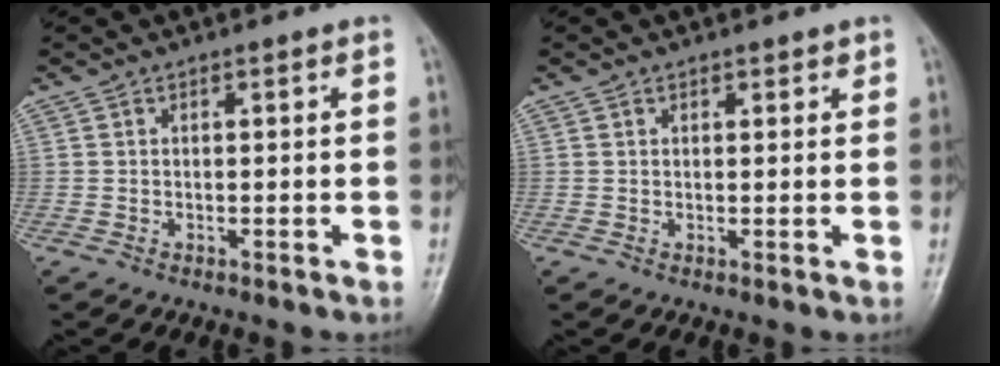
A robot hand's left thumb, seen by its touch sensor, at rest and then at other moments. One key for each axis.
{"total": 1.2, "fx": 0.9, "fy": 0.7, "fz": 0.4, "tx": 0.005, "ty": -0.004, "tz": 0.010}